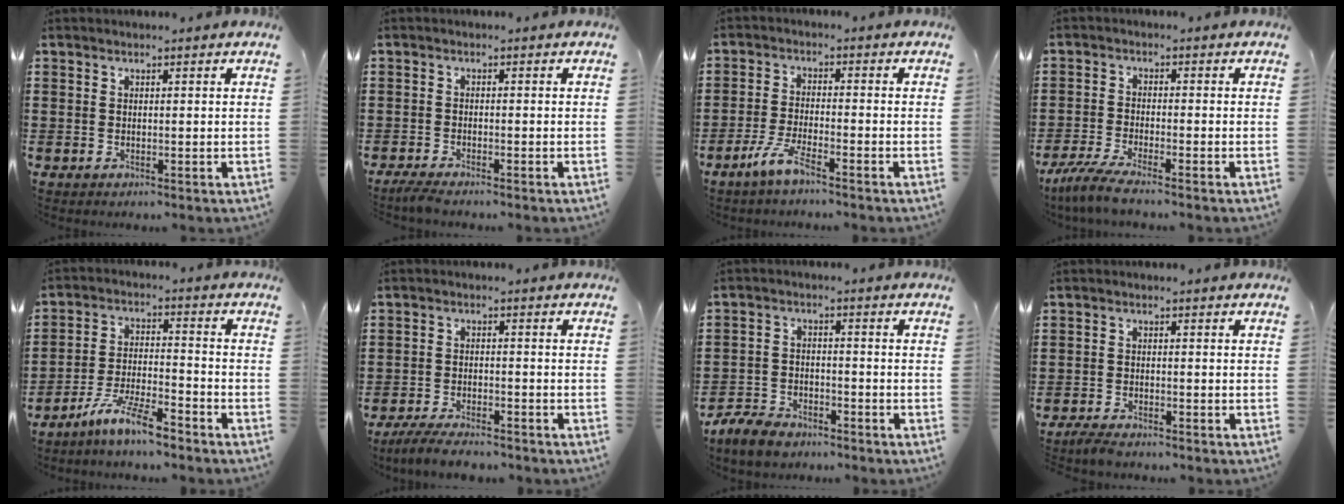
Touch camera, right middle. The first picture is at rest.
{"total": 1.9, "force": [-1.7, 0.1, 0.8], "torque": [-0.022, 0.000, -0.034]}
{"total": 4.7, "force": [-3.3, 0.4, 3.4], "torque": [-0.082, -0.009, -0.067]}
{"total": 4.3, "force": [-3.6, 0.0, 2.3], "torque": [-0.068, -0.017, -0.076]}
{"total": 7.8, "force": [-6.4, 0.7, 4.4], "torque": [-0.095, -0.002, -0.122]}
{"total": 4.5, "force": [-4.1, 0.7, 1.7], "torque": [-0.041, -0.004, -0.083]}
{"total": 4.9, "force": [-4.5, 1.5, 1.2], "torque": [-0.042, 0.004, -0.096]}
{"total": 2.3, "force": [-2.2, 0.3, 0.6], "torque": [-0.019, 0.001, -0.047]}